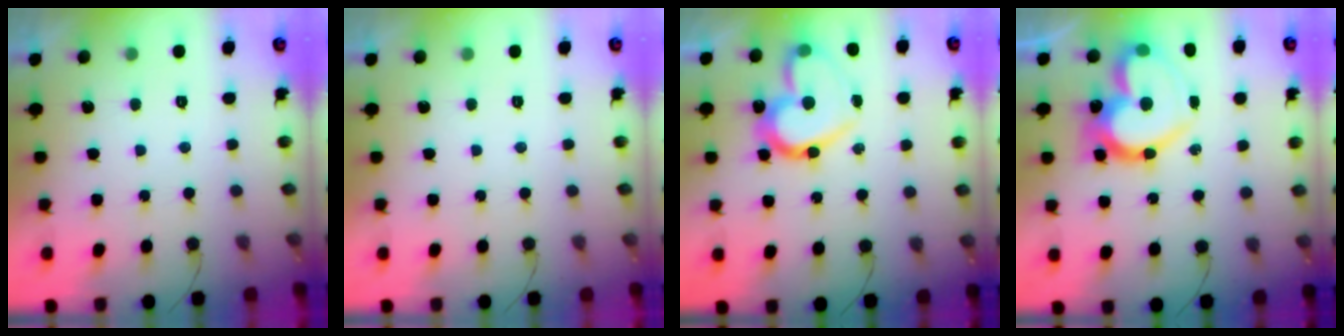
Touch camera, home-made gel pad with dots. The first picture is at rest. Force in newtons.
{"total": 0.0}
{"total": 18.4, "press": 18.2, "slide": 2.0}
{"total": 22.7, "press": 22.7, "slide": 1.8}